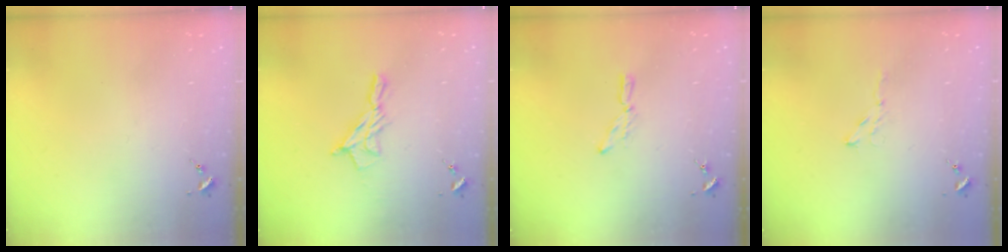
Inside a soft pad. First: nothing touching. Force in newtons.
{"total": 8.7, "press": 8.7, "slide": 0.5}
{"total": 6.4, "press": 6.4, "slide": 0.3}
{"total": 3.5, "press": 3.5, "slide": 0.4}